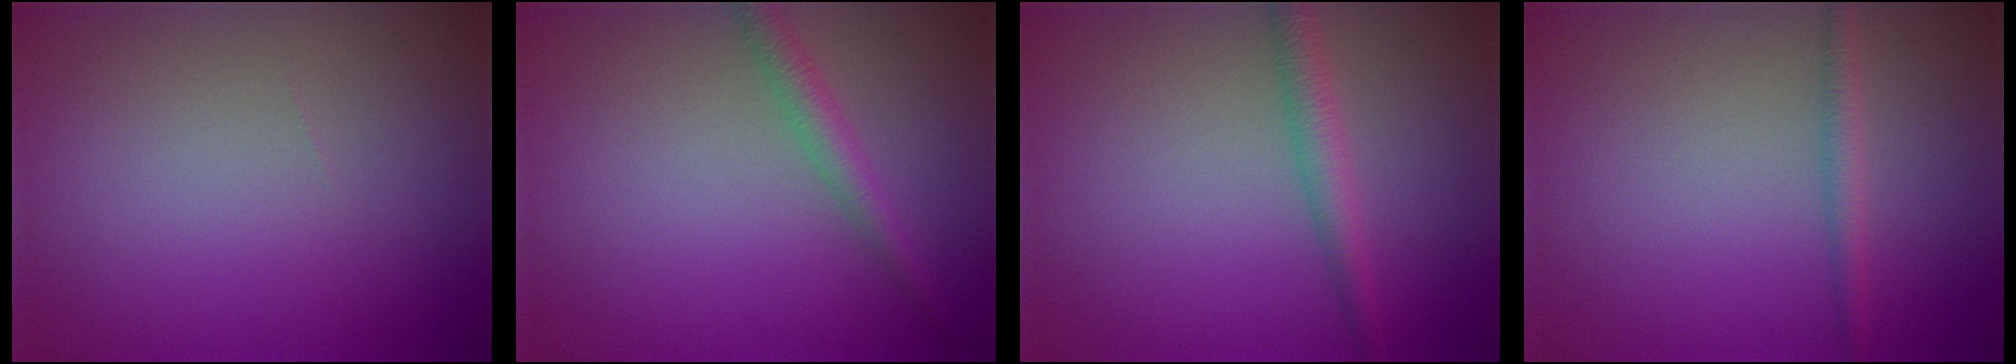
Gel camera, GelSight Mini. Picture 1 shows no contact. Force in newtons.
{"total": 2.2, "press": 2.2, "slide": 0.1}
{"total": 2.4, "press": 2.4, "slide": 0.1}
{"total": 1.7, "press": 1.7, "slide": 0.1}